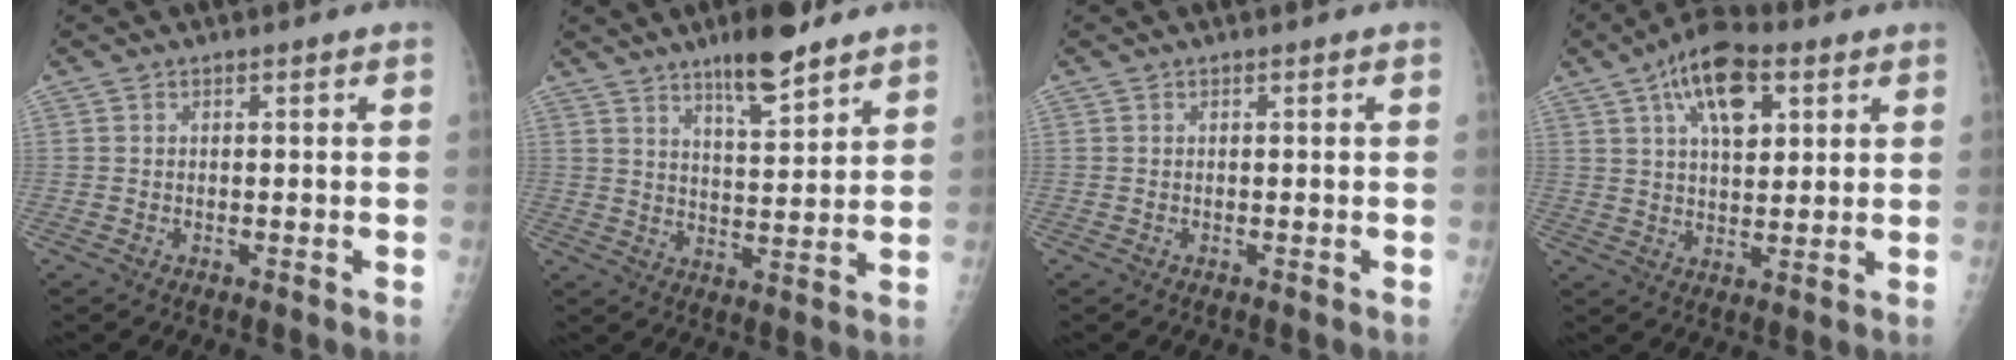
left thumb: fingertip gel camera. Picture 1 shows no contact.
{"total": 9.8, "force": [7.1, 2.3, 6.4], "torque": [-0.086, -0.045, 0.116]}
{"total": 0.0}
{"total": 12.7, "force": [5.6, 6.3, 9.5], "torque": [-0.136, -0.004, 0.091]}